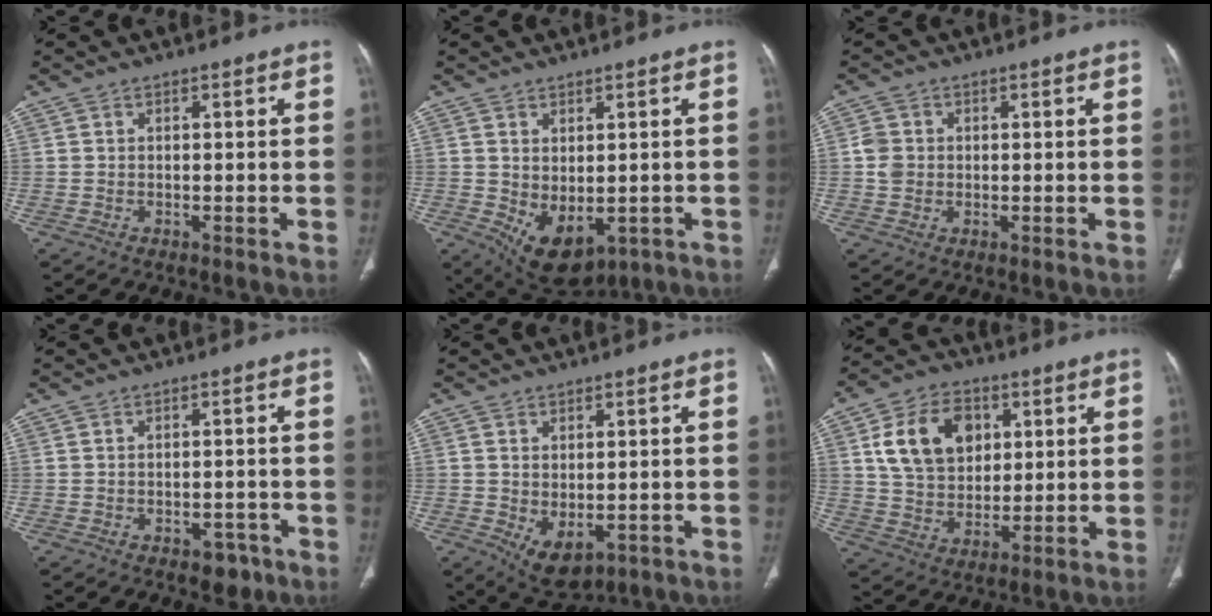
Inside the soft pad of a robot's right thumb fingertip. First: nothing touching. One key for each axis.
{"total": 9.1, "fx": -2.0, "fy": 5.5, "fz": 7.0, "tx": -0.095, "ty": -0.003, "tz": -0.003}
{"total": 3.3, "fx": 0.0, "fy": 2.9, "fz": 1.5, "tx": -0.020, "ty": 0.006, "tz": -0.001}
{"total": 3.4, "fx": -2.1, "fy": 2.0, "fz": 1.7, "tx": -0.008, "ty": 0.013, "tz": -0.020}
{"total": 6.3, "fx": -1.5, "fy": 3.8, "fz": 4.8, "tx": -0.068, "ty": -0.003, "tz": -0.002}
{"total": 14.3, "fx": 4.4, "fy": 10.5, "fz": 8.7, "tx": -0.118, "ty": -0.005, "tz": 0.079}